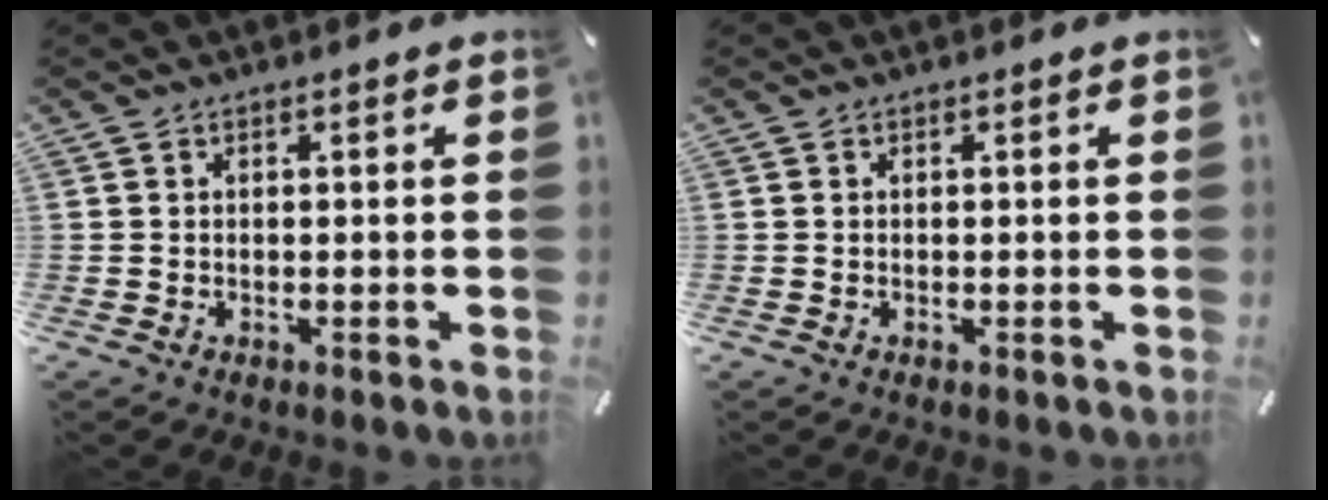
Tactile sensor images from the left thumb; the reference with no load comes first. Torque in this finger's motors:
{"motor_torque": [-0.04, 0.04, 0.00, 0.02, 0.00]}